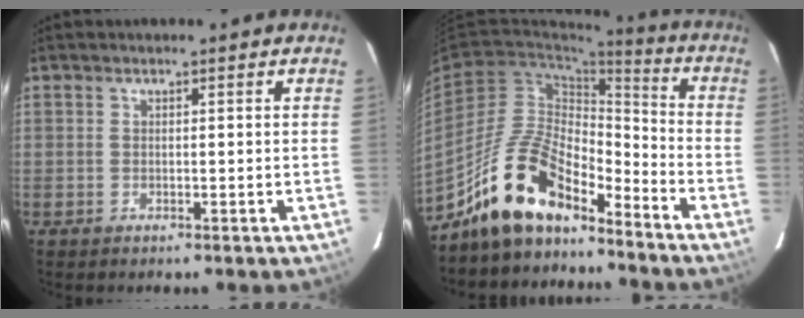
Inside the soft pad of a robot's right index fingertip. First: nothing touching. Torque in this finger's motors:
{"motor_torque": [0.69, -0.68, 1.05, 0.21]}